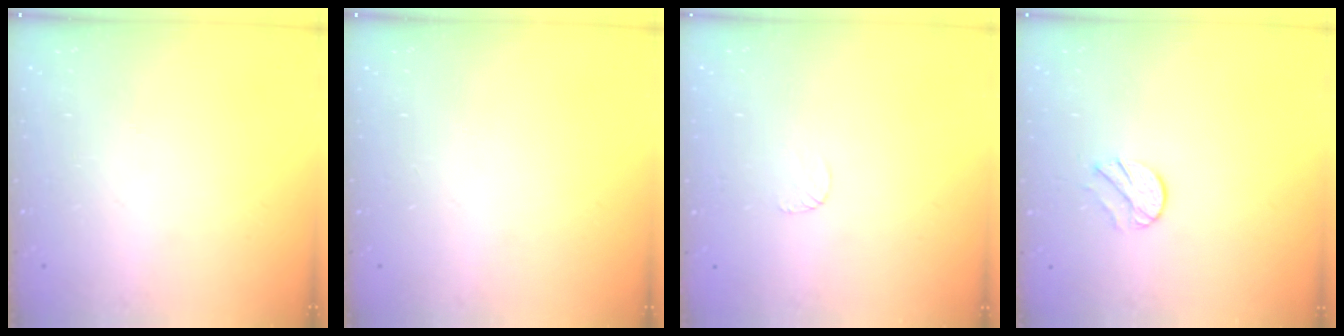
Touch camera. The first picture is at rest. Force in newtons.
{"total": 0.0}
{"total": 3.3, "press": 3.3, "slide": 0.4}
{"total": 8.1, "press": 8.1, "slide": 0.7}